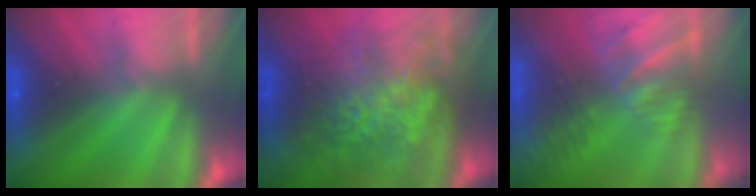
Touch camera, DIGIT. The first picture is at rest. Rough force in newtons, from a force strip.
{"total": 7.7}
{"total": 7.5}